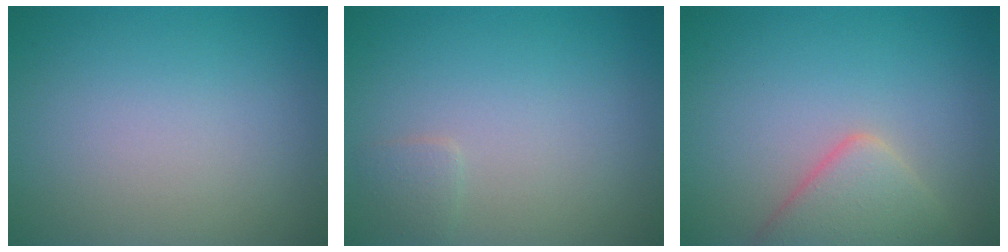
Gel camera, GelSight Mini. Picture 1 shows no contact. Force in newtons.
{"total": 0.9, "press": 0.9, "slide": 0.1}
{"total": 4.0, "press": 4.0, "slide": 0.2}